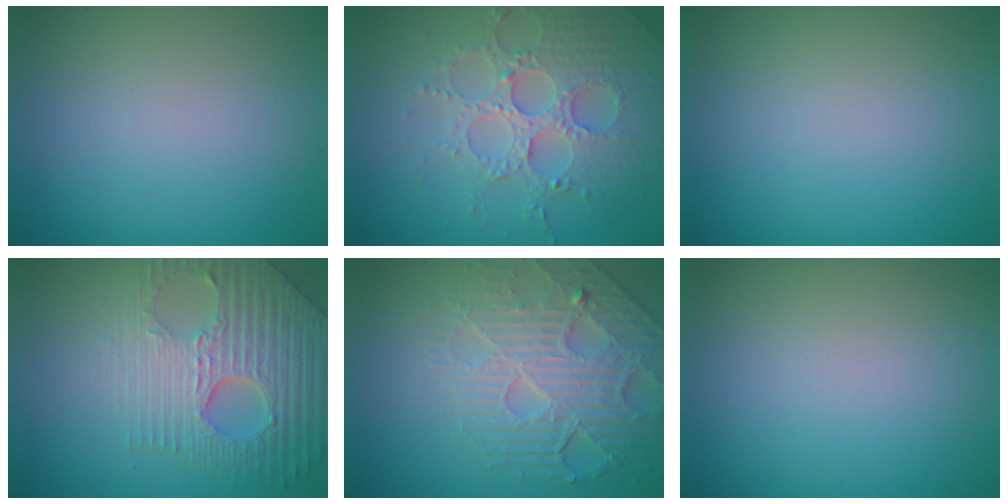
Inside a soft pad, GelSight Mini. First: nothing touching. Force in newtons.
{"total": 4.9, "press": 4.4, "slide": 2.1}
{"total": 0.0}
{"total": 7.6, "press": 5.5, "slide": 5.3}
{"total": 6.6, "press": 5.3, "slide": 4.0}
{"total": 0.0}